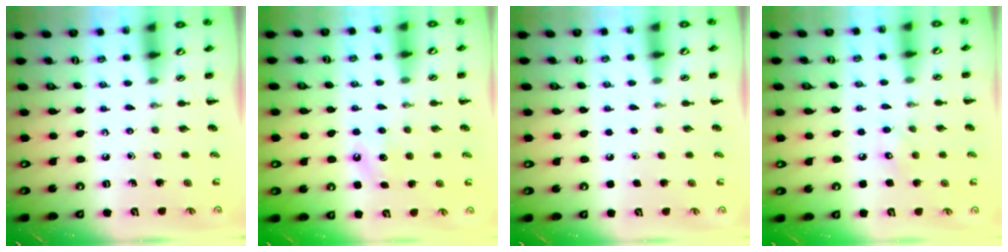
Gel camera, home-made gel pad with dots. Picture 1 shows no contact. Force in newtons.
{"total": 4.5, "press": 4.4, "slide": 1.3}
{"total": 1.6, "press": 1.6, "slide": 0.1}
{"total": 6.6, "press": 6.4, "slide": 1.5}